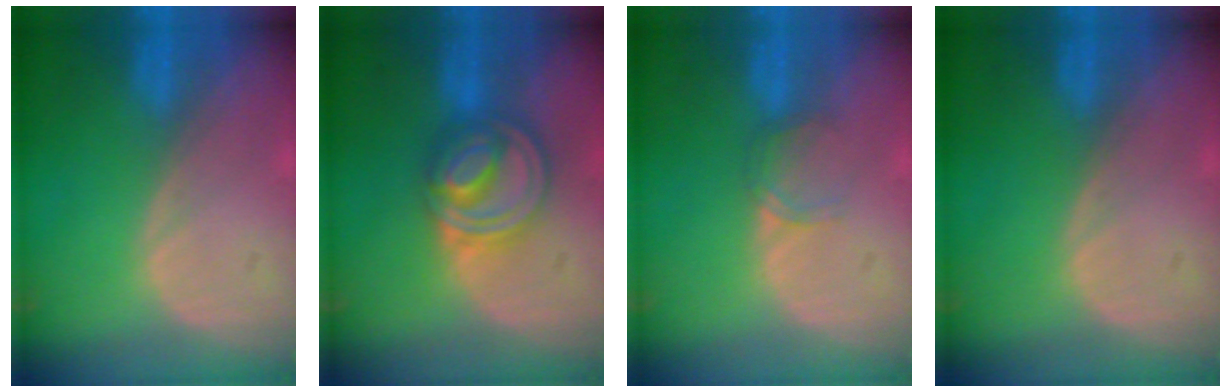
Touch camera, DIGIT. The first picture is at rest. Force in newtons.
{"total": 7.9, "press": 6.9, "slide": 3.8}
{"total": 1.9, "press": 1.9, "slide": 0.3}
{"total": 0.0}